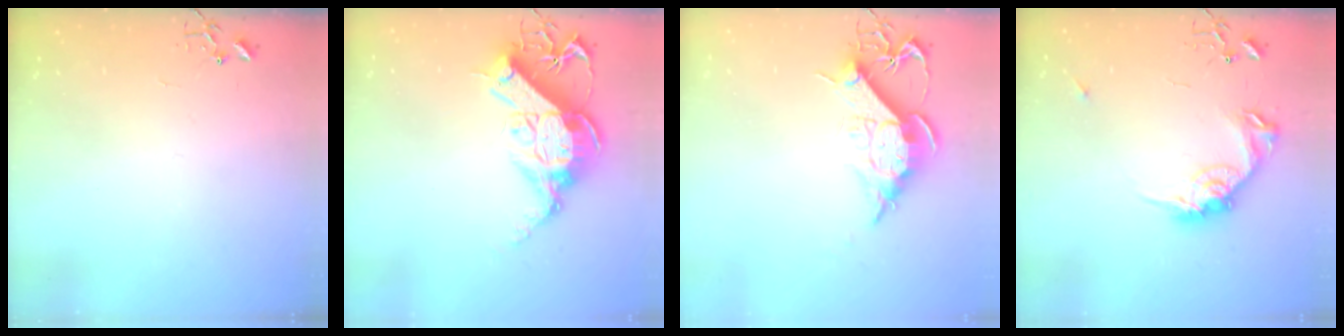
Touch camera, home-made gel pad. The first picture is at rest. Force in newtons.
{"total": 17.6, "press": 17.4, "slide": 2.4}
{"total": 12.1, "press": 12.1, "slide": 1.1}
{"total": 14.1, "press": 14.1, "slide": 0.3}